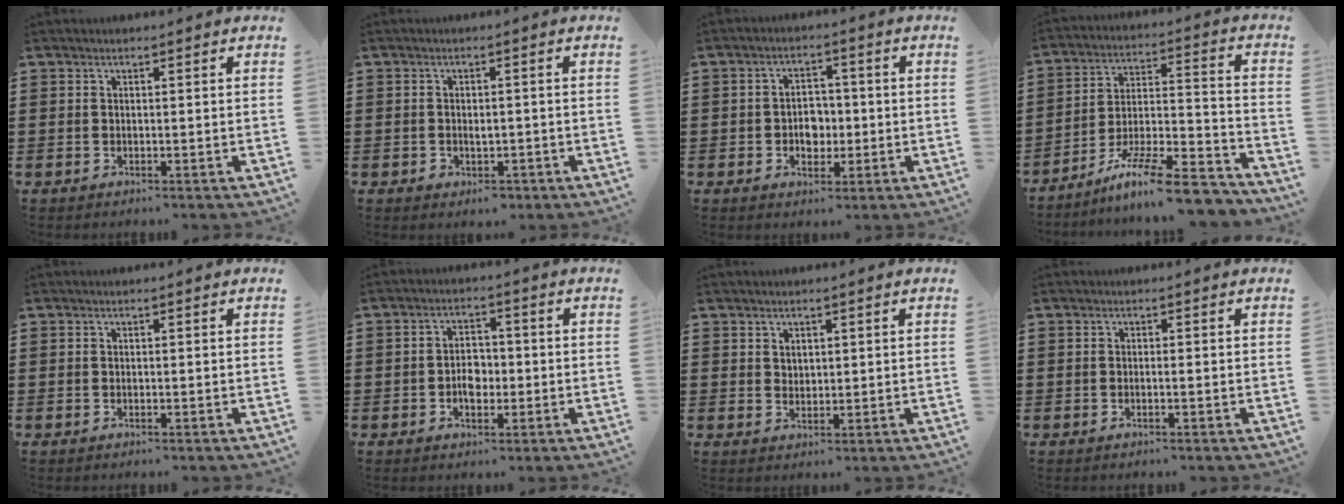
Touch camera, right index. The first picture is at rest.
{"total": 1.8, "force": [-0.9, 1.2, 0.9], "torque": [-0.021, 0.001, -0.019]}
{"total": 3.9, "force": [-0.8, 3.0, 2.4], "torque": [-0.034, 0.000, -0.021]}
{"total": 12.2, "force": [-10.0, 1.2, 6.8], "torque": [-0.101, 0.027, -0.187]}
{"total": 0.0}
{"total": 3.6, "force": [-0.9, 2.4, 2.5], "torque": [-0.041, 0.001, -0.018]}
{"total": 1.6, "force": [1.2, 0.9, 0.3], "torque": [-0.006, 0.002, 0.024]}
{"total": 0.6, "force": [-0.5, -0.1, 0.4], "torque": [-0.007, -0.002, -0.009]}